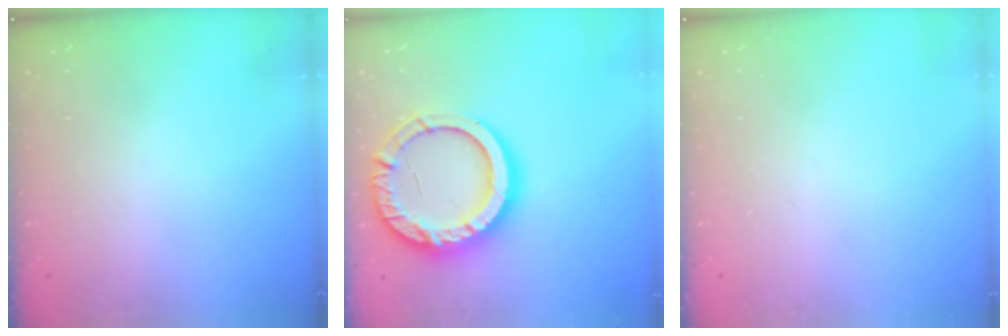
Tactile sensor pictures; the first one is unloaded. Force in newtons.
{"total": 19.7, "press": 19.6, "slide": 1.7}
{"total": 0.0}